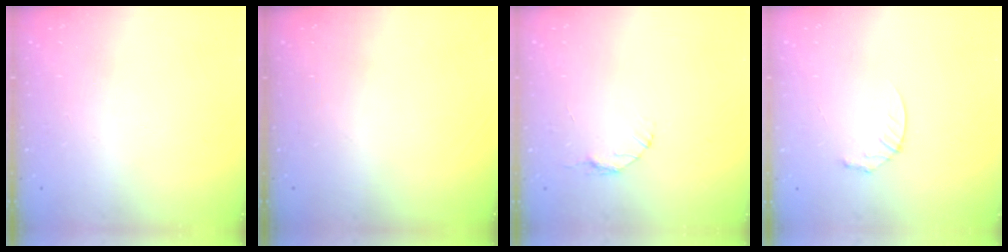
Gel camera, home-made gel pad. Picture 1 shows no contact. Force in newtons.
{"total": 0.0}
{"total": 3.2, "press": 3.2, "slide": 0.4}
{"total": 3.5, "press": 3.5, "slide": 0.3}